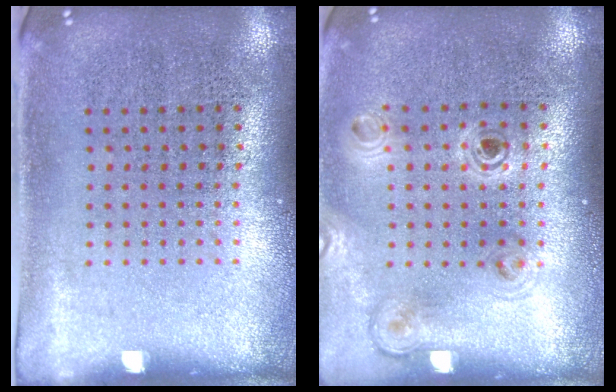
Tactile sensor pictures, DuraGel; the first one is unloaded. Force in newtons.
{"total": 1.1, "press": 1.1, "slide": 0.2}